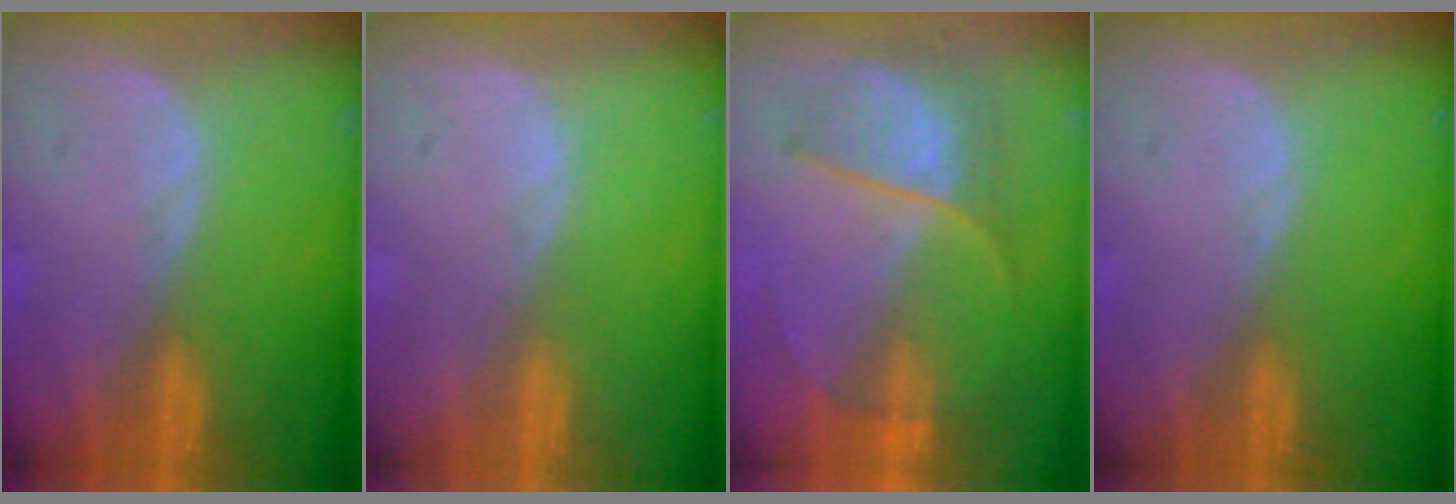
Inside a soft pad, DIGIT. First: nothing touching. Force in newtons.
{"total": 0.0}
{"total": 6.4, "press": 6.3, "slide": 1.0}
{"total": 0.0}